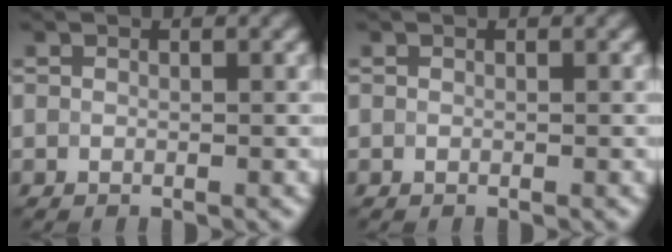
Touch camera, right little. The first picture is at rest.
{"total": 0.0}